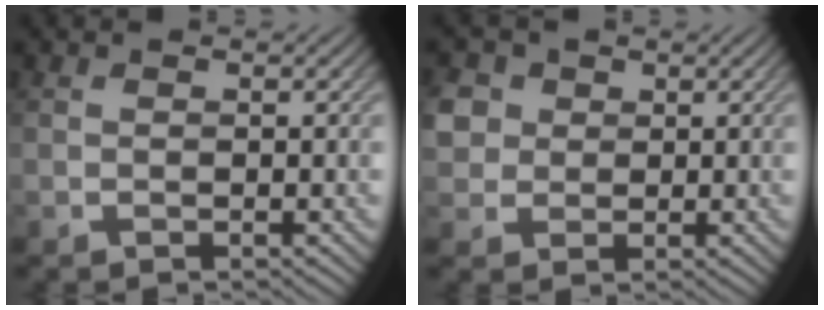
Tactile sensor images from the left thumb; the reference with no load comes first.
{"total": 4.4, "force": [1.2, 3.9, 1.4], "torque": [-0.063, 0.009, 0.014]}